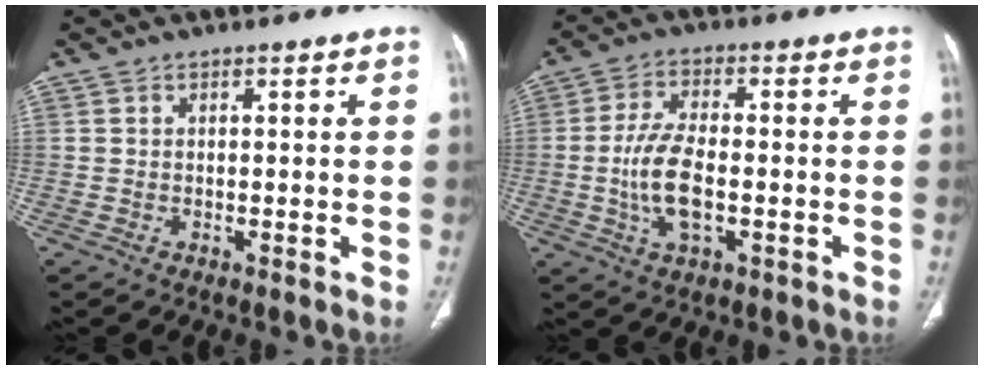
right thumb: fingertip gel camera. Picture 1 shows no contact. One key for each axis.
{"total": 9.6, "fx": -1.5, "fy": 4.4, "fz": 8.4, "tx": -0.171, "ty": 0.008, "tz": -0.028}